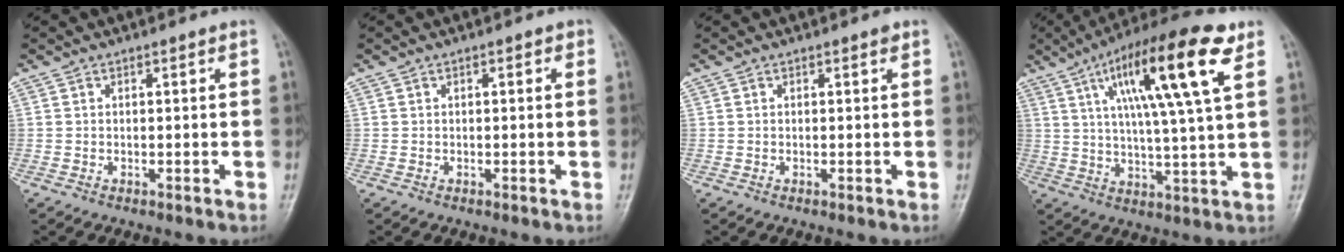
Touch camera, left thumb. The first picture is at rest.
{"total": 0.9, "force": [0.3, 0.5, 0.7], "torque": [-0.006, 0.002, -0.001]}
{"total": 0.6, "force": [0.3, 0.2, 0.4], "torque": [-0.006, -0.001, 0.001]}
{"total": 18.9, "force": [7.8, 3.1, 17.0], "torque": [-0.277, -0.006, 0.122]}